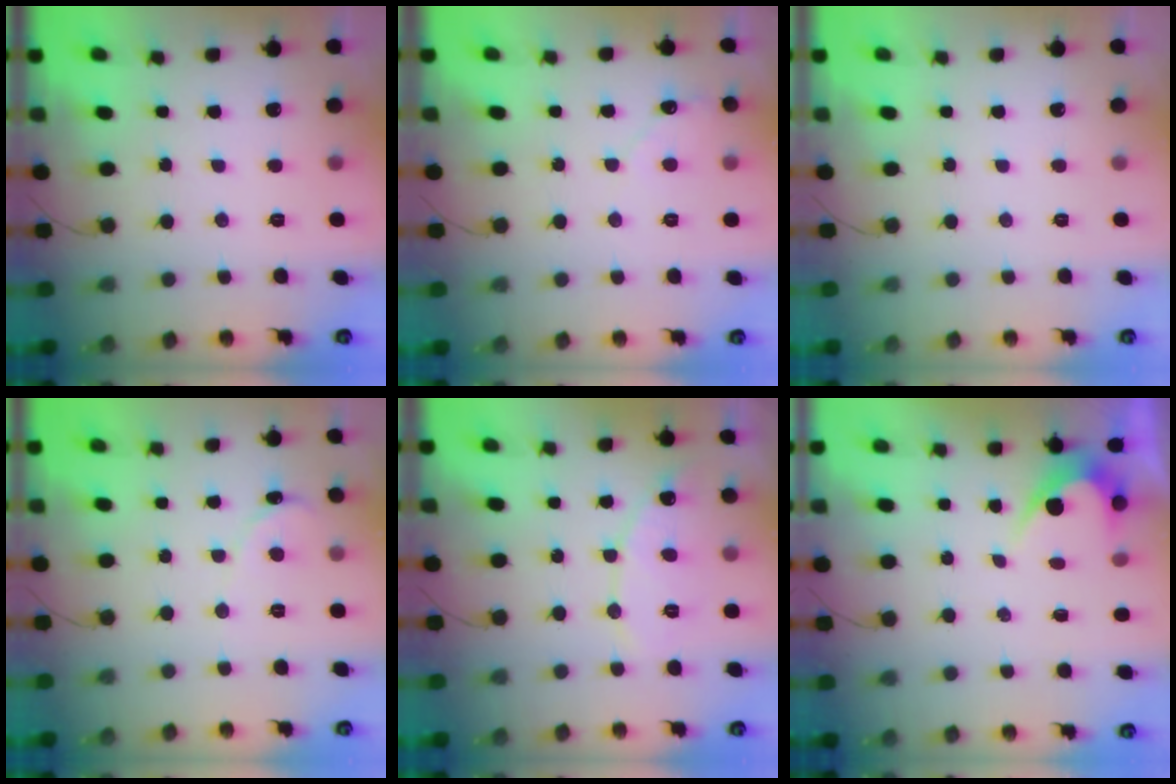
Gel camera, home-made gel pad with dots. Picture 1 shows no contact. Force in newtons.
{"total": 3.7, "press": 3.7, "slide": 0.4}
{"total": 0.0}
{"total": 0.0}
{"total": 8.2, "press": 8.2, "slide": 0.6}
{"total": 3.5, "press": 3.5, "slide": 0.2}